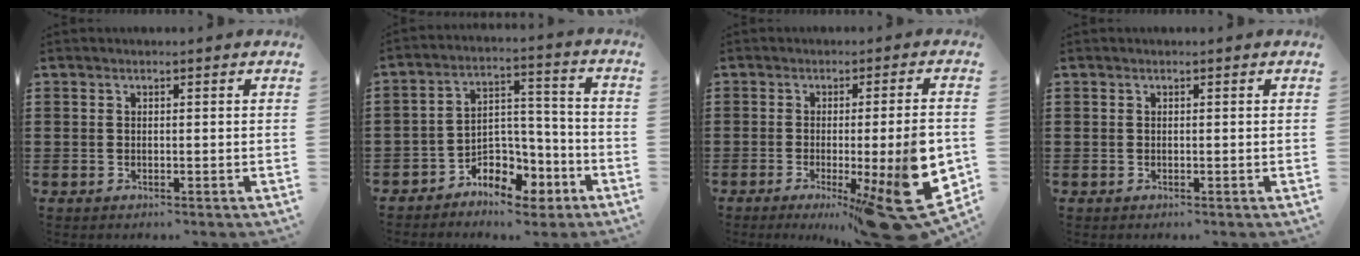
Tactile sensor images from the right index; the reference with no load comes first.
{"total": 6.7, "force": [-4.5, 4.2, 2.5], "torque": [-0.045, 0.022, -0.081]}
{"total": 14.2, "force": [-4.8, 1.7, 13.2], "torque": [-0.173, -0.017, -0.067]}
{"total": 0.0}